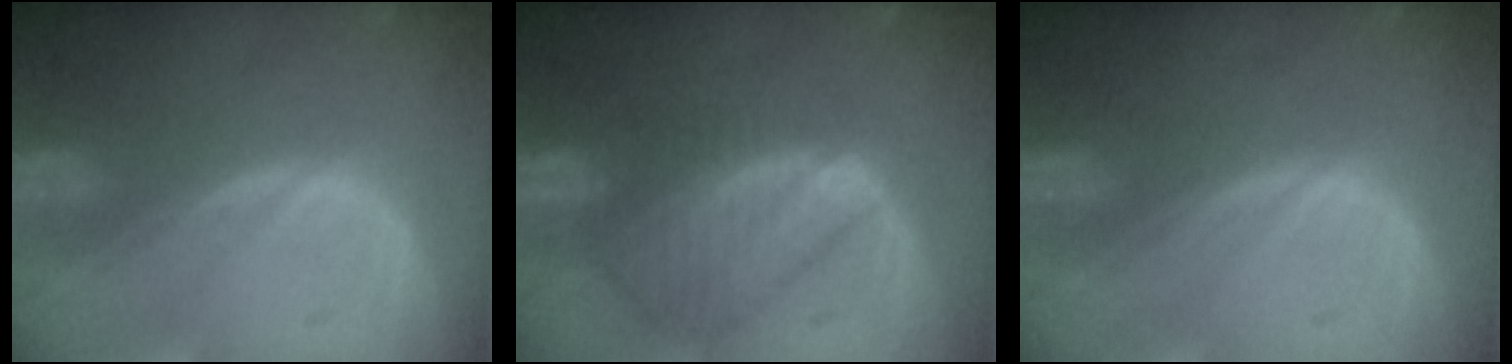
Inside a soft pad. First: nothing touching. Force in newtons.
{"total": 9.0, "press": 7.8, "slide": 4.6}
{"total": 0.0}